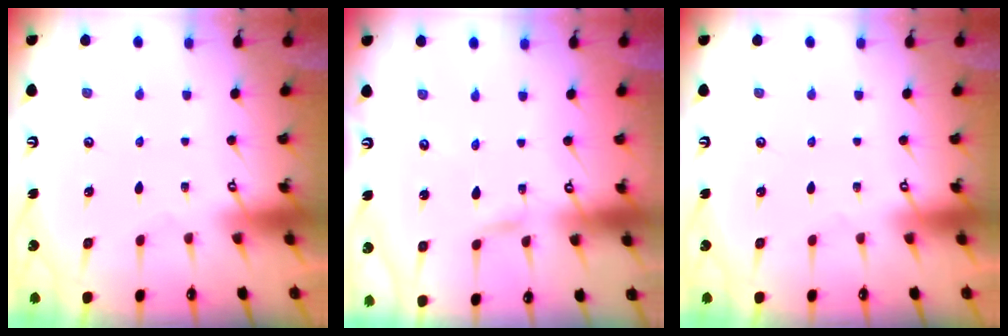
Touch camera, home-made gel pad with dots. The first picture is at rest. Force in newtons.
{"total": 2.4, "press": 2.4, "slide": 0.3}
{"total": 0.0}